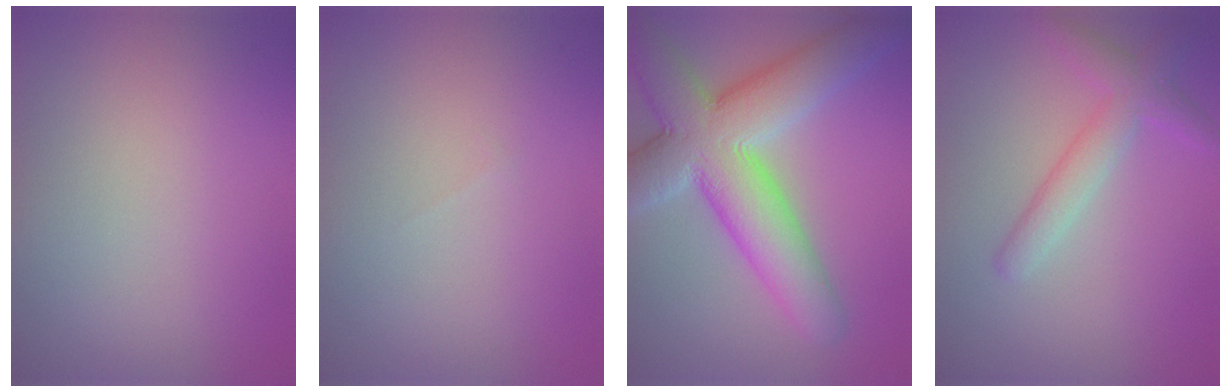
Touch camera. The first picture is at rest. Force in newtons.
{"total": 0.0}
{"total": 11.1, "press": 11.0, "slide": 0.6}
{"total": 3.2, "press": 3.2, "slide": 0.0}